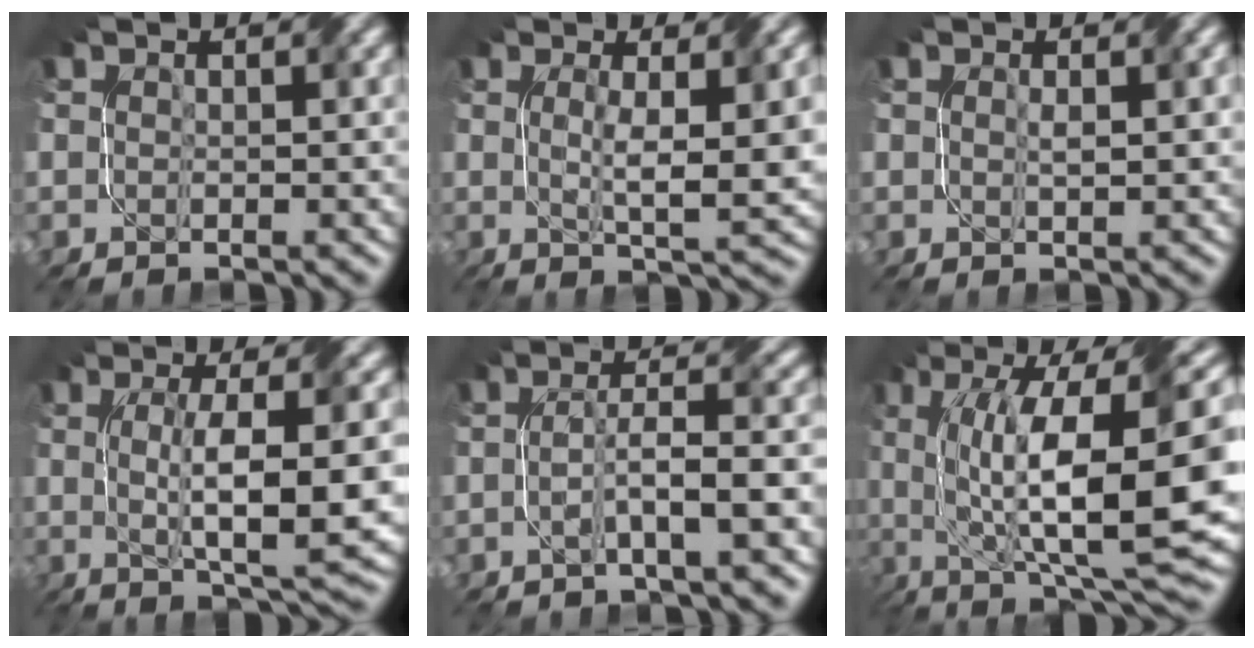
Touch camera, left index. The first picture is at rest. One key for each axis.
{"total": 5.0, "fx": 0.4, "fy": 0.8, "fz": 4.9, "tx": -0.079, "ty": -0.004, "tz": 0.008}
{"total": 1.2, "fx": 0.2, "fy": 0.2, "fz": 1.2, "tx": -0.019, "ty": 0.001, "tz": 0.004}
{"total": 8.0, "fx": -0.2, "fy": 1.6, "fz": 7.8, "tx": -0.123, "ty": 0.003, "tz": 0.000}
{"total": 4.1, "fx": -1.5, "fy": 0.4, "fz": 3.8, "tx": -0.068, "ty": 0.012, "tz": -0.030}
{"total": 15.2, "fx": 0.9, "fy": 4.3, "fz": 14.5, "tx": -0.225, "ty": 0.006, "tz": 0.025}